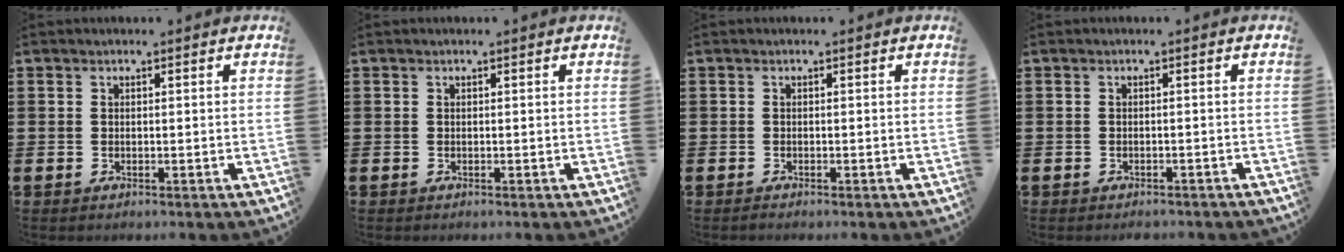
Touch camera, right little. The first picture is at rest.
{"total": 0.0}
{"total": 0.0}
{"total": 0.7, "force": [-0.7, 0.2, 0.1], "torque": [-0.004, -0.002, -0.013]}